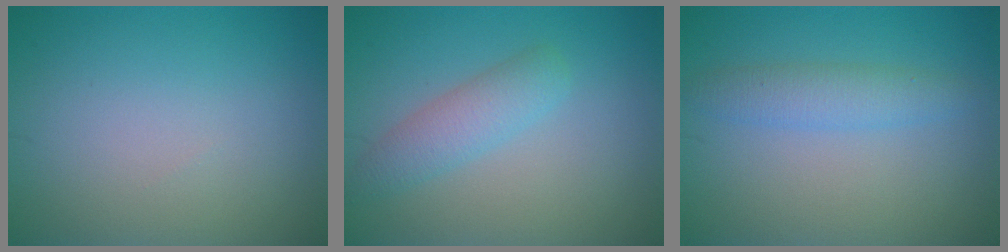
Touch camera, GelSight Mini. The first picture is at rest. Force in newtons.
{"total": 2.9, "press": 2.9, "slide": 0.1}
{"total": 2.5, "press": 2.5, "slide": 0.2}